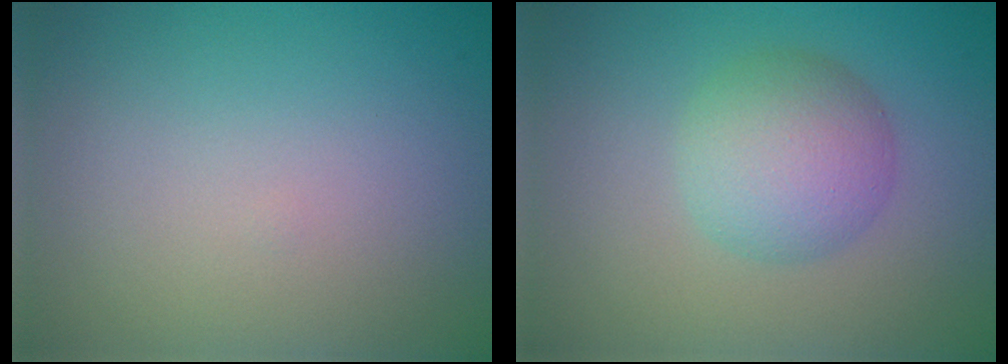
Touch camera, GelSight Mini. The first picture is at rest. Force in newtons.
{"total": 4.7, "press": 4.7, "slide": 0.1}